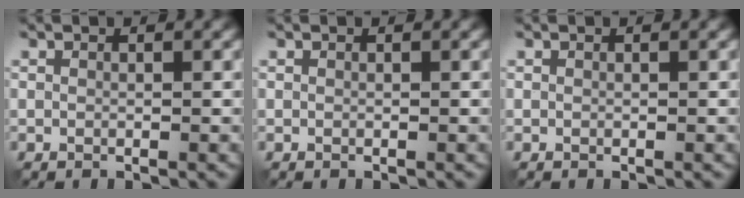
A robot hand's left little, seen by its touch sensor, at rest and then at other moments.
{"total": 0.0}
{"total": 0.0}